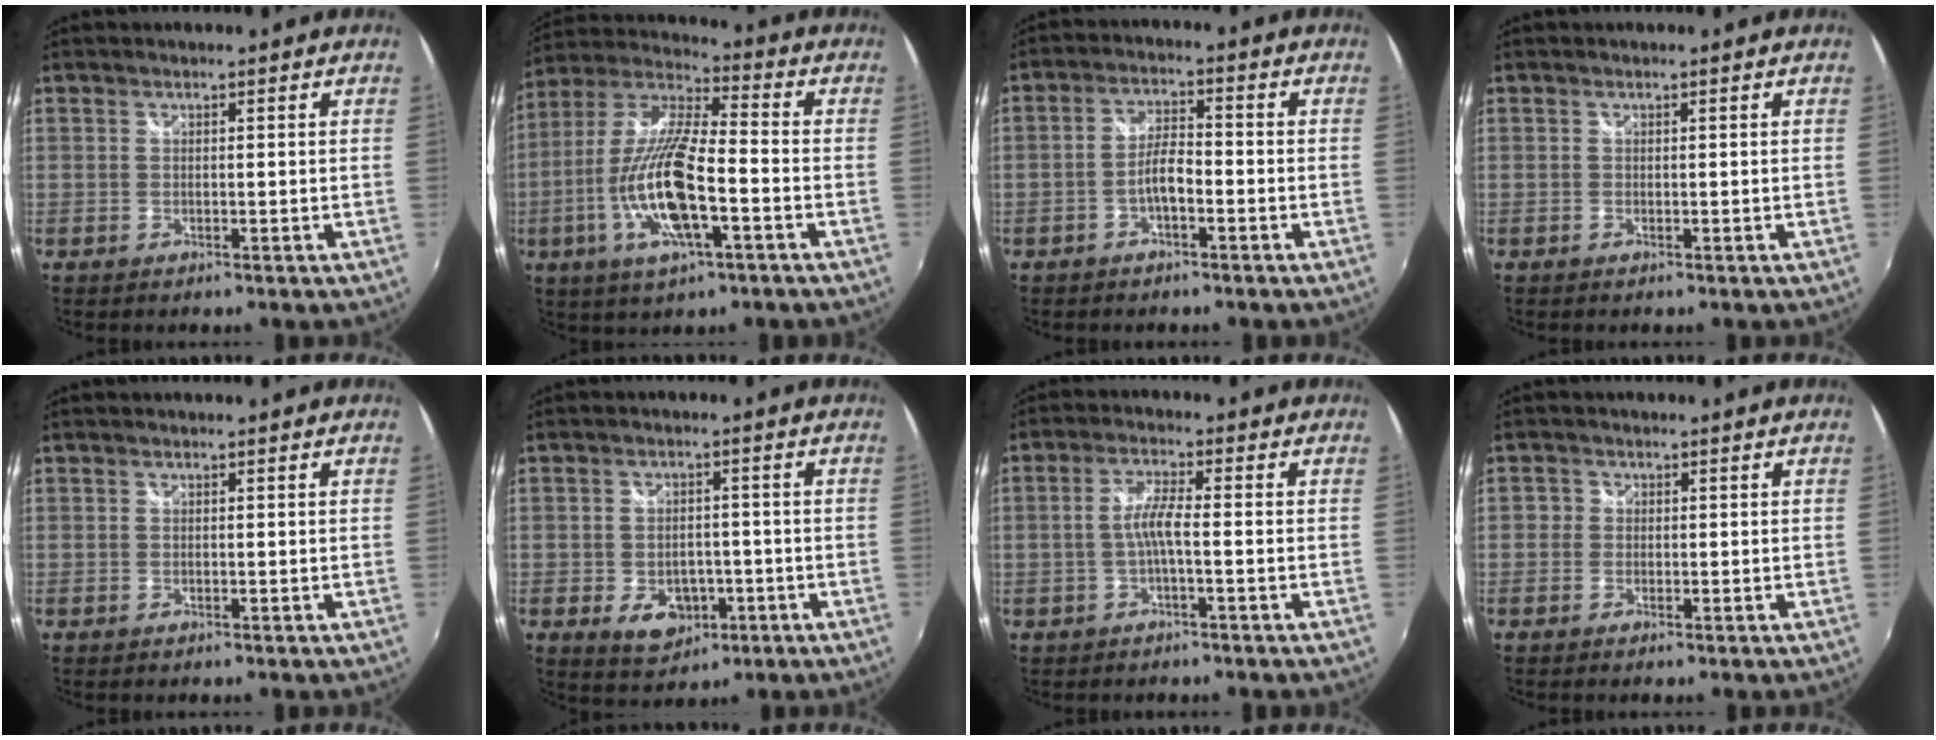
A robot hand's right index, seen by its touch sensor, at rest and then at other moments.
{"total": 16.9, "force": [-5.1, 4.6, 15.4], "torque": [-0.312, -0.012, -0.100]}
{"total": 4.3, "force": [-2.1, 1.3, 3.5], "torque": [-0.072, 0.010, -0.038]}
{"total": 0.0}
{"total": 0.0}
{"total": 7.8, "force": [-2.9, 5.7, 4.3], "torque": [-0.095, -0.004, -0.035]}
{"total": 3.9, "force": [-1.2, 0.2, 3.7], "torque": [-0.078, 0.006, -0.023]}
{"total": 2.1, "force": [-1.0, 1.8, 0.4], "torque": [-0.010, -0.002, -0.023]}